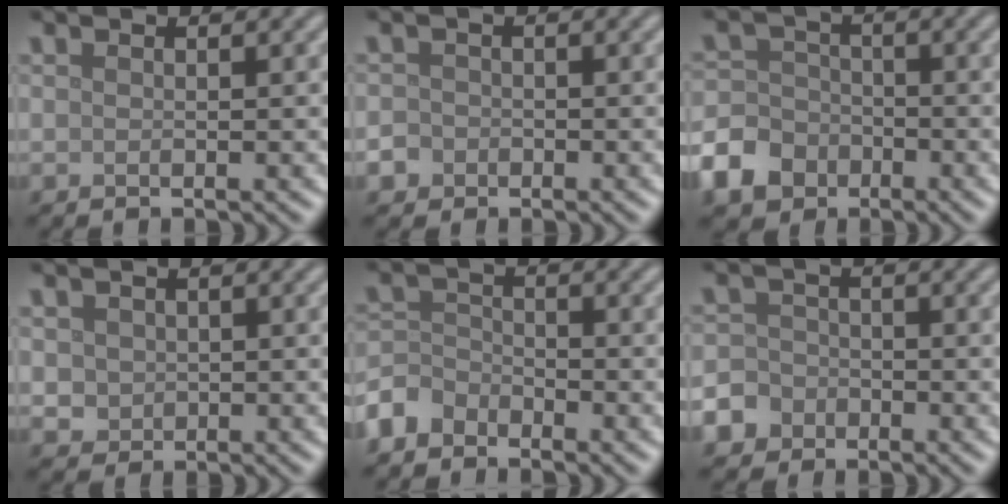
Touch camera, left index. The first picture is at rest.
{"total": 2.2, "force": [-1.1, 1.8, 0.4], "torque": [0.000, 0.002, -0.021]}
{"total": 6.5, "force": [-3.6, 5.0, 2.2], "torque": [-0.046, -0.011, -0.086]}
{"total": 1.7, "force": [0.3, 1.6, 0.6], "torque": [-0.014, -0.006, 0.006]}
{"total": 2.9, "force": [-2.3, 1.8, 0.5], "torque": [-0.009, 0.006, -0.060]}
{"total": 5.0, "force": [-3.0, 3.9, 0.8], "torque": [-0.005, -0.010, -0.064]}